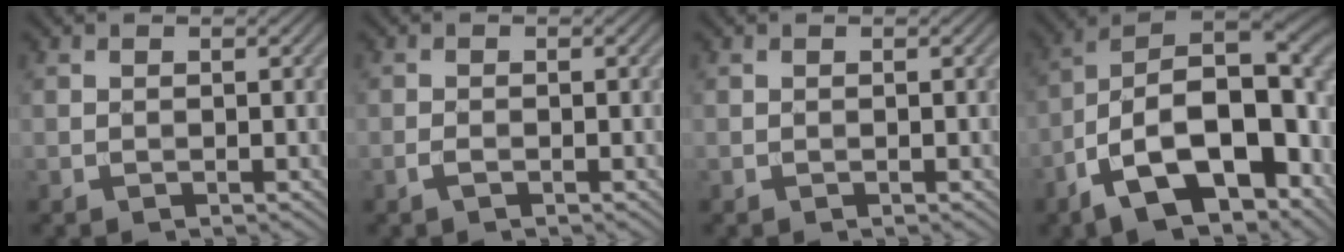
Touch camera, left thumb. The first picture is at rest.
{"total": 1.0, "force": [-0.6, 0.2, 0.8], "torque": [-0.020, 0.004, -0.012]}
{"total": 0.0}
{"total": 17.7, "force": [-7.4, 8.6, 13.6], "torque": [-0.224, -0.013, -0.129]}